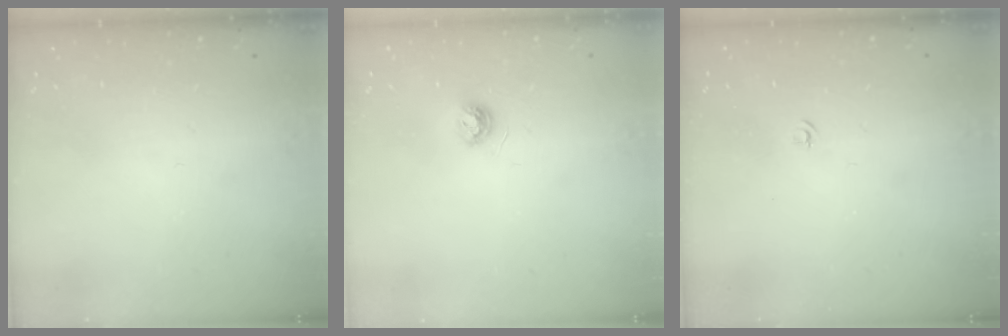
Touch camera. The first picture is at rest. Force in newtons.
{"total": 4.5, "press": 4.5, "slide": 0.7}
{"total": 3.2, "press": 3.2, "slide": 0.4}